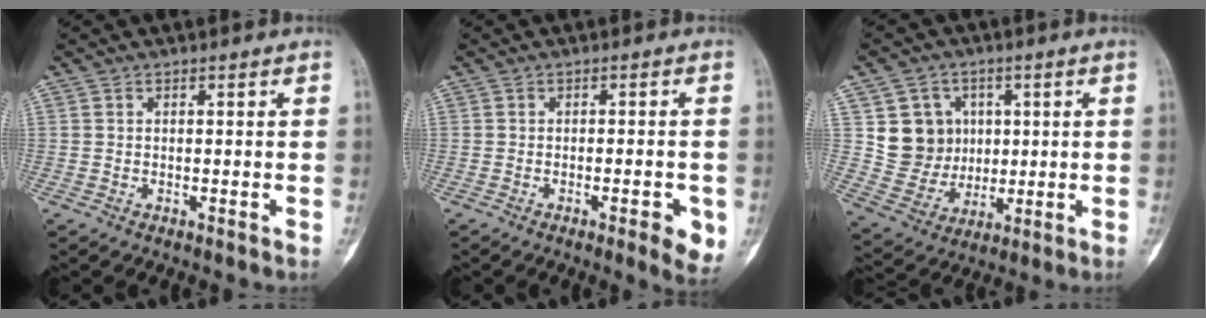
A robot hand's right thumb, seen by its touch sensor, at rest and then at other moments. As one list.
[{"total": 5.4, "force": [-1.9, 1.5, 4.9], "torque": [-0.056, -0.002, -0.021]}, {"total": 10.8, "force": [2.5, 10.0, 3.2], "torque": [-0.011, -0.004, 0.057]}]